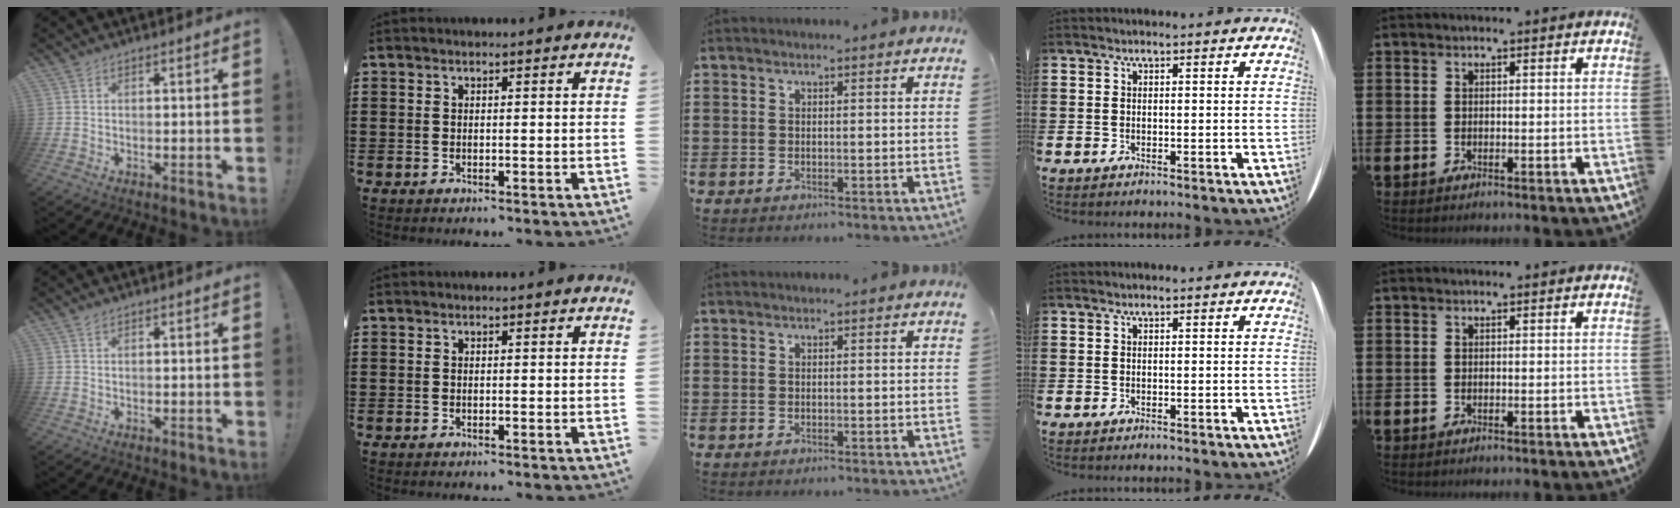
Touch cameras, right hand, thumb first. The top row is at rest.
{"thumb": {"total": 0.9, "force": [0.7, 0.2, 0.4], "torque": [-0.001, -0.002, 0.012]}}